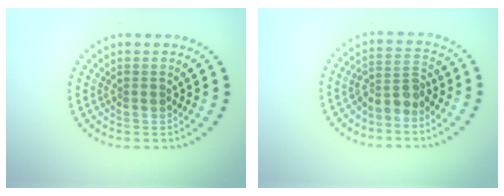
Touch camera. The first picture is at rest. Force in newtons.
{"total": 2.6, "press": 1.9, "slide": 1.8}